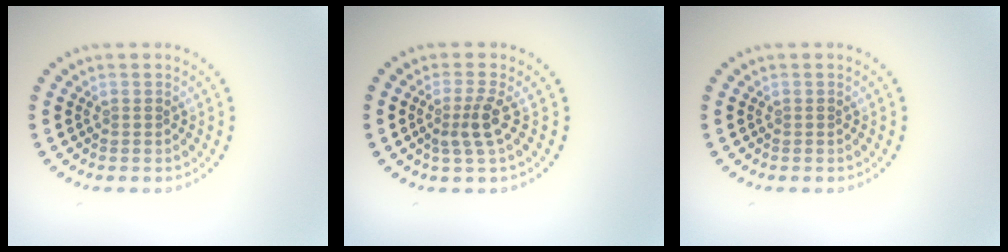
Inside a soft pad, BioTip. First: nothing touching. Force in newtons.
{"total": 2.3, "press": 1.7, "slide": 1.5}
{"total": 0.0}